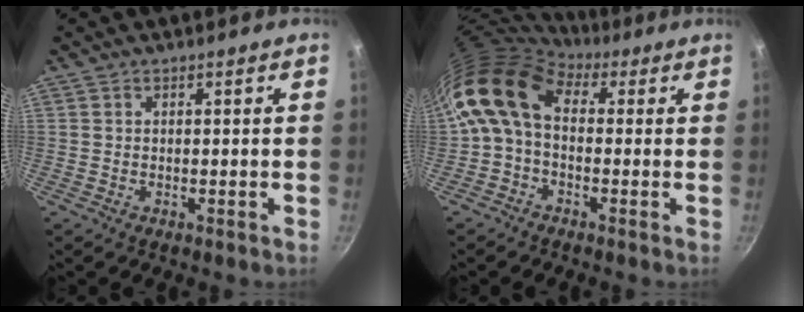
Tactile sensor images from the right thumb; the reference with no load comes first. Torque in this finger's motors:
{"motor_torque": [1.20, 3.81, 1.09, -0.98, 0.23]}